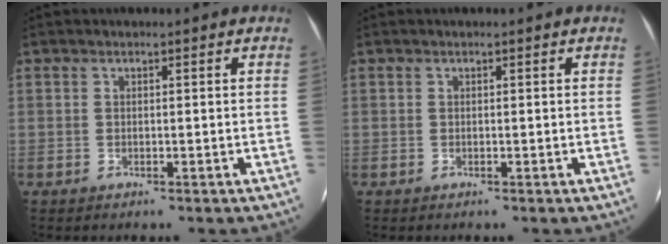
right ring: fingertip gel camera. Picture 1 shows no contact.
{"total": 0.0}